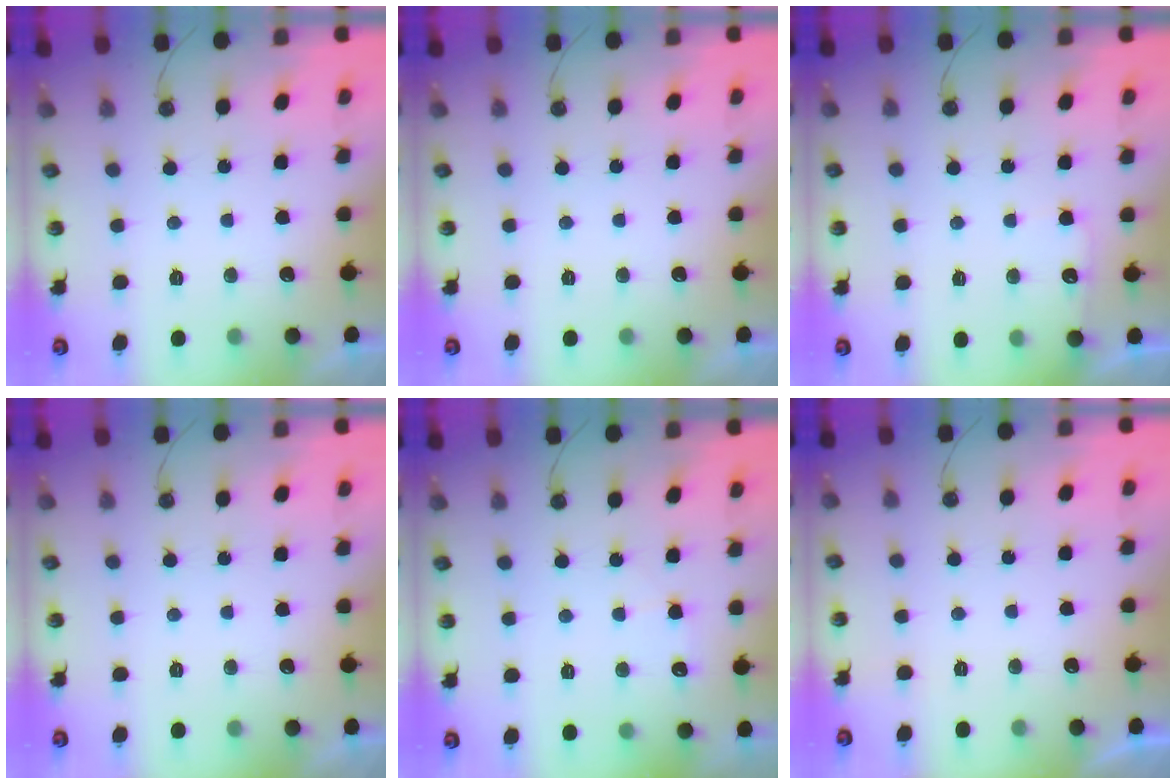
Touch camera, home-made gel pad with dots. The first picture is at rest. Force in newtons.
{"total": 0.0}
{"total": 5.0, "press": 5.0, "slide": 0.5}
{"total": 0.0}
{"total": 3.6, "press": 3.6, "slide": 0.4}
{"total": 0.0}